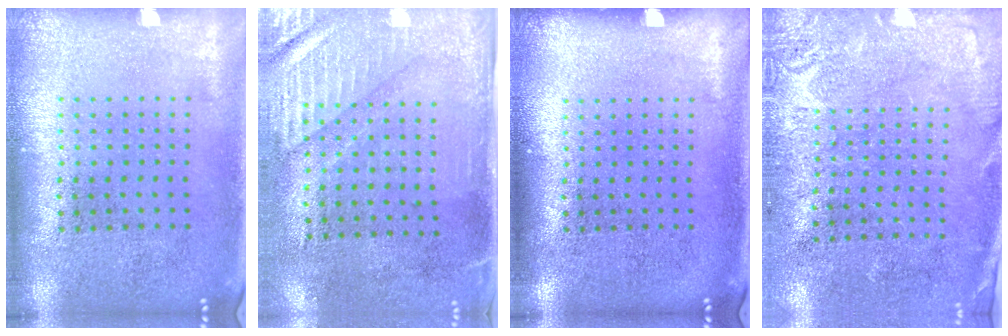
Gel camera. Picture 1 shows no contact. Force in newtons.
{"total": 3.0, "press": 2.6, "slide": 1.6}
{"total": 0.0}
{"total": 2.6, "press": 2.4, "slide": 1.1}